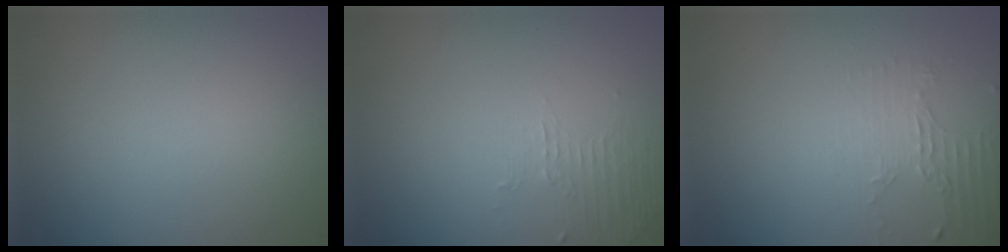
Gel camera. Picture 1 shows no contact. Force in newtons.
{"total": 1.1, "press": 0.2, "slide": 1.0}
{"total": 1.9, "press": 1.4, "slide": 1.3}